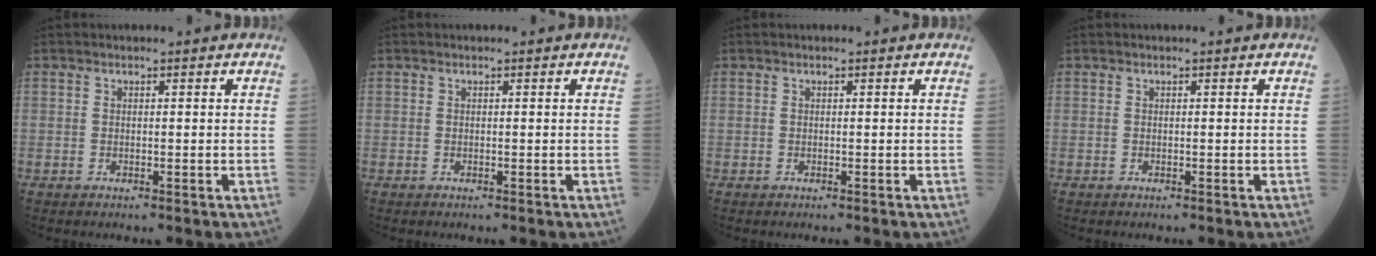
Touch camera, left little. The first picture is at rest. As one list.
[{"total": 0.0}, {"total": 0.0}, {"total": 0.0}]